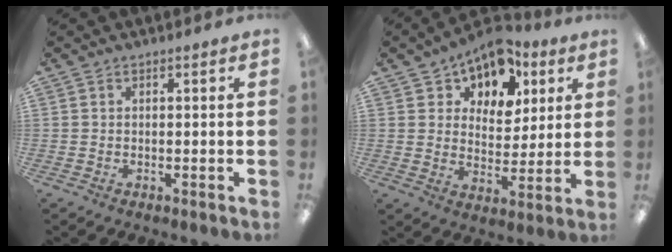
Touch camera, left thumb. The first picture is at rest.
{"total": 11.6, "force": [8.2, 7.0, 4.0], "torque": [-0.063, -0.057, 0.149]}